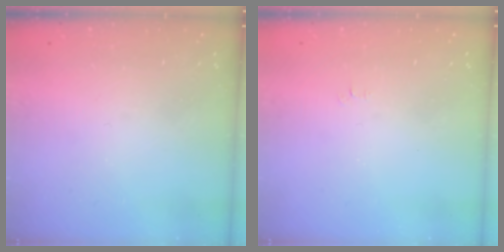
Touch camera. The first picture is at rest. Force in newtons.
{"total": 2.5, "press": 2.5, "slide": 0.3}